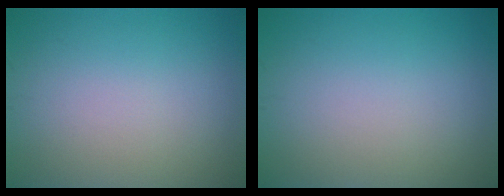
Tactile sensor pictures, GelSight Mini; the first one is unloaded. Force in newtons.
{"total": 0.0}